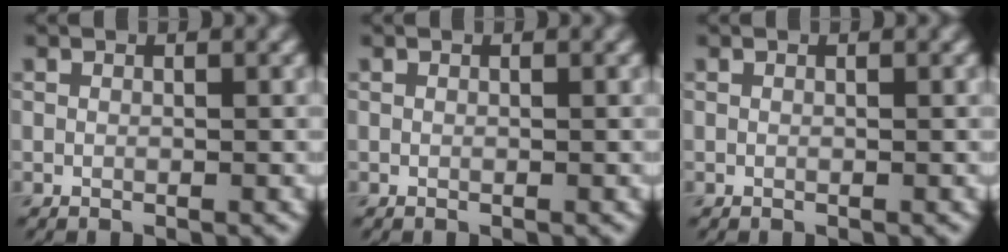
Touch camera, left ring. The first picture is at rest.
{"total": 0.0}
{"total": 0.0}